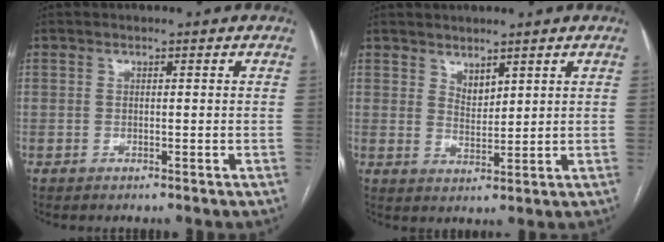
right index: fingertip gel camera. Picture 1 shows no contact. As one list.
[{"total": 2.8, "force": [2.2, 1.2, 1.2], "torque": [-0.022, -0.007, 0.050]}]